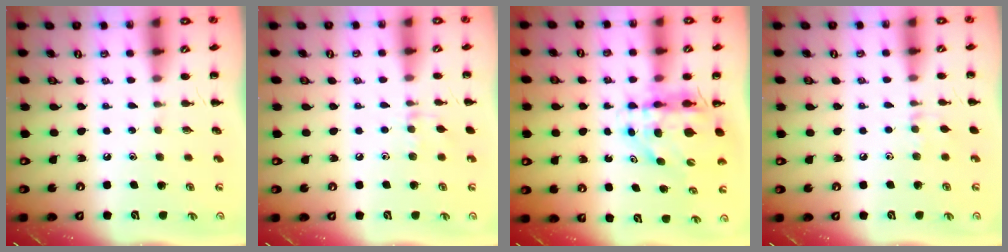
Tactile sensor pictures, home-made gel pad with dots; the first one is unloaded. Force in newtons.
{"total": 7.0, "press": 6.7, "slide": 1.8}
{"total": 7.4, "press": 7.0, "slide": 2.2}
{"total": 5.5, "press": 5.1, "slide": 1.8}